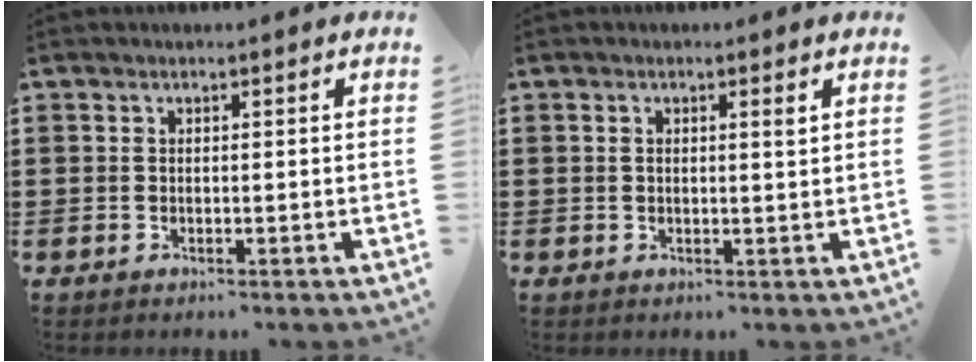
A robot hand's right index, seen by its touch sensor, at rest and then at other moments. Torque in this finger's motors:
{"motor_torque": [-0.16, 0.25, 0.08, -0.01]}